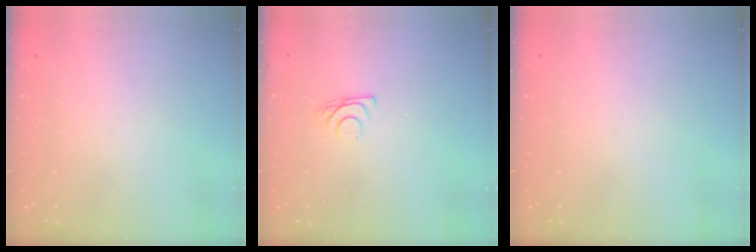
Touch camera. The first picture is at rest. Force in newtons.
{"total": 7.2, "press": 7.2, "slide": 0.6}
{"total": 0.0}